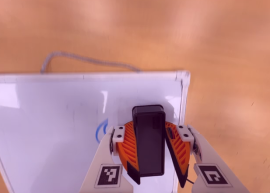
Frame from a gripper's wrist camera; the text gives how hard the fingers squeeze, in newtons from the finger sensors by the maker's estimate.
{"total": 12.2, "left": 14.1, "right": 10.4}